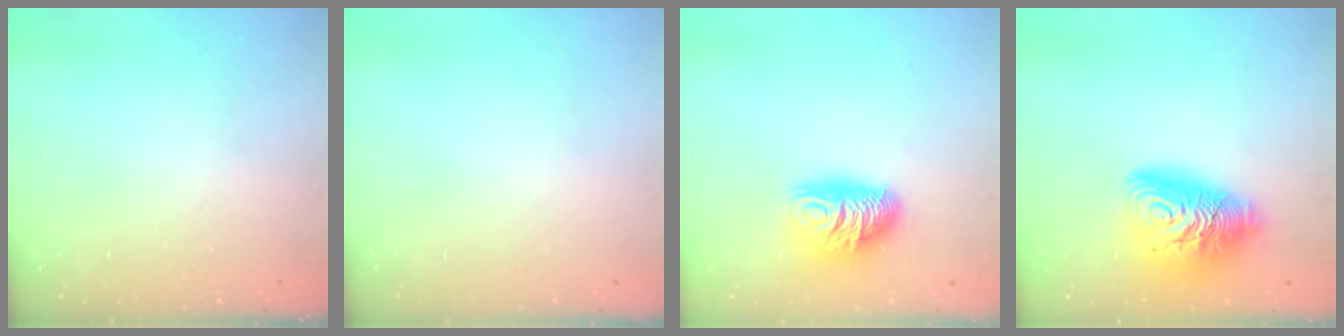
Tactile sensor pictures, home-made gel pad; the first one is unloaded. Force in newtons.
{"total": 0.0}
{"total": 10.6, "press": 10.6, "slide": 0.9}
{"total": 14.9, "press": 14.8, "slide": 1.4}